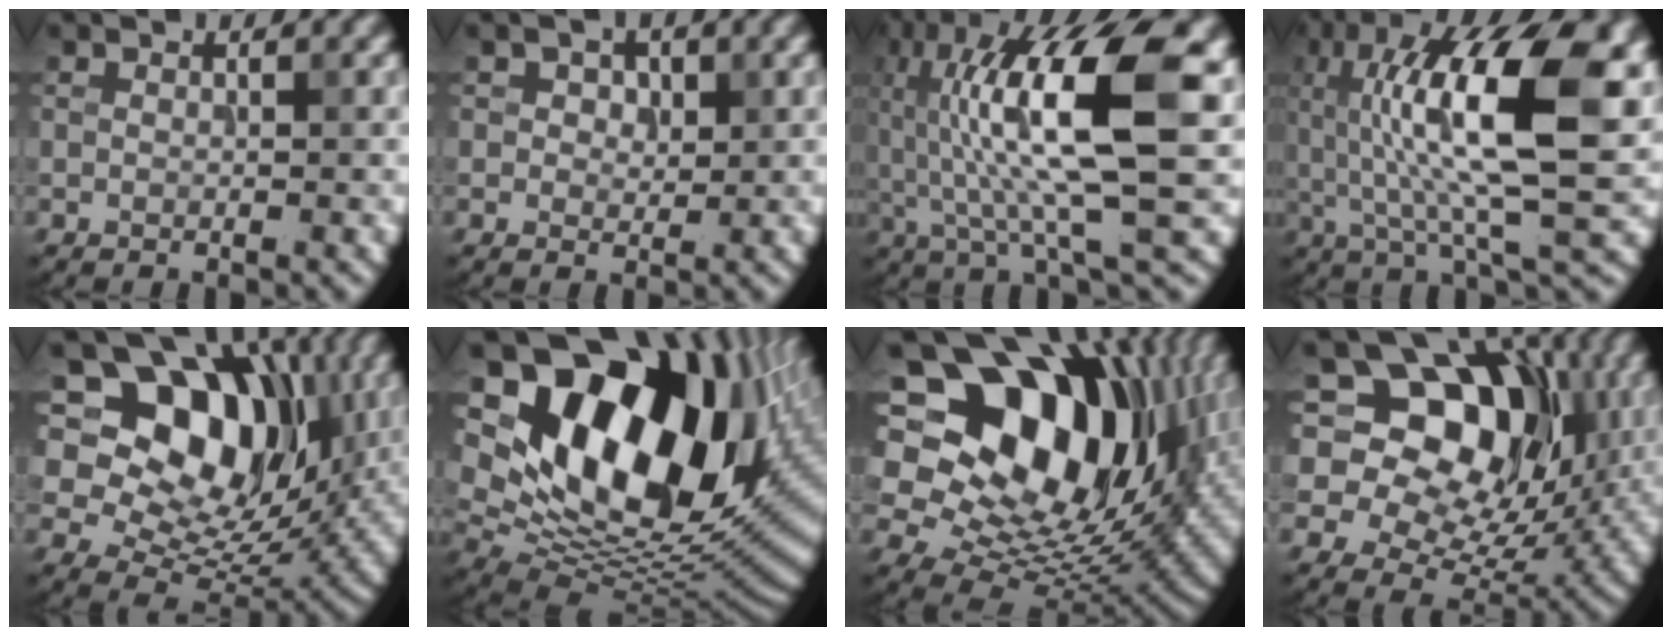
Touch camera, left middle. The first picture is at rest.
{"total": 1.8, "force": [0.7, 1.4, 1.0], "torque": [-0.016, 0.000, 0.005]}
{"total": 14.3, "force": [2.4, 3.9, 13.5], "torque": [-0.240, 0.016, 0.036]}
{"total": 15.1, "force": [3.3, 5.0, 13.9], "torque": [-0.232, 0.014, 0.047]}
{"total": 14.0, "force": [5.6, 9.4, 8.7], "torque": [-0.130, 0.015, 0.087]}
{"total": 19.0, "force": [6.6, 11.8, 13.4], "torque": [-0.227, 0.000, 0.129]}
{"total": 18.4, "force": [5.9, 12.3, 12.3], "torque": [-0.201, 0.023, 0.105]}
{"total": 16.1, "force": [6.6, 11.0, 9.7], "torque": [-0.162, 0.065, 0.089]}